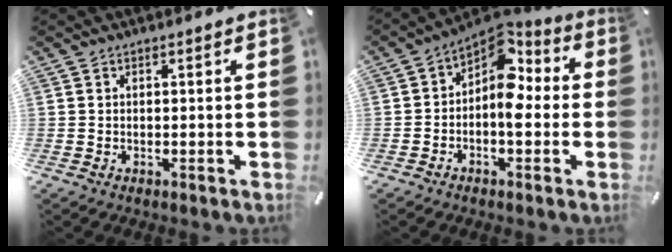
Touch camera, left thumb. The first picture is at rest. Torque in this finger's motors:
{"motor_torque": [0.15, 0.85, 0.56, 0.39, 0.09]}